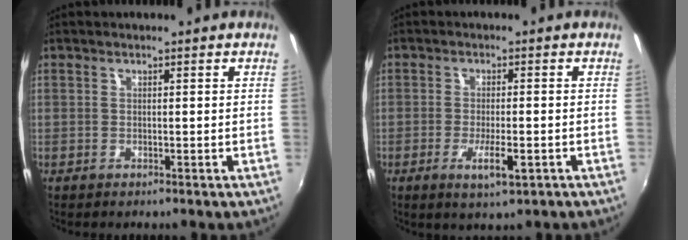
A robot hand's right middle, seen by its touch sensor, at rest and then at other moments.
{"total": 5.2, "force": [-2.3, 1.3, 4.5], "torque": [-0.087, -0.013, -0.034]}